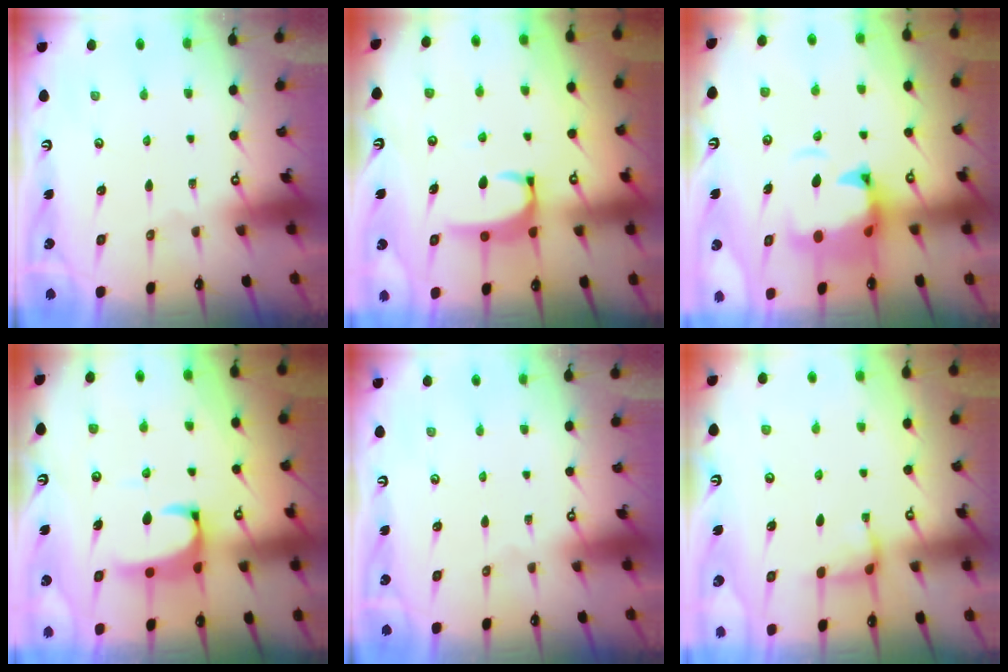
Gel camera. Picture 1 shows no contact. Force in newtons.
{"total": 3.4, "press": 3.4, "slide": 0.3}
{"total": 5.2, "press": 4.9, "slide": 1.6}
{"total": 2.8, "press": 2.4, "slide": 1.4}
{"total": 0.0}
{"total": 2.5, "press": 2.5, "slide": 0.5}